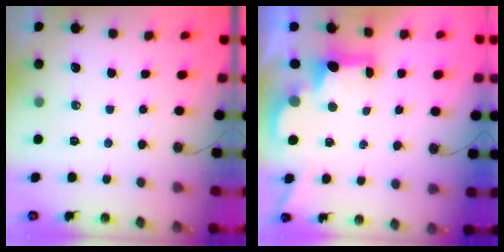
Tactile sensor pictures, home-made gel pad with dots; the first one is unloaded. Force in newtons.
{"total": 2.9, "press": 2.7, "slide": 0.9}